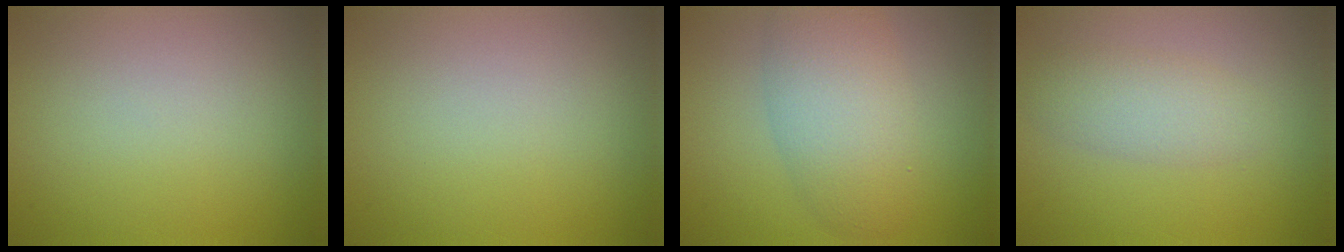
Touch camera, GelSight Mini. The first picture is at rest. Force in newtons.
{"total": 0.0}
{"total": 5.6, "press": 5.6, "slide": 0.2}
{"total": 2.7, "press": 2.7, "slide": 0.0}